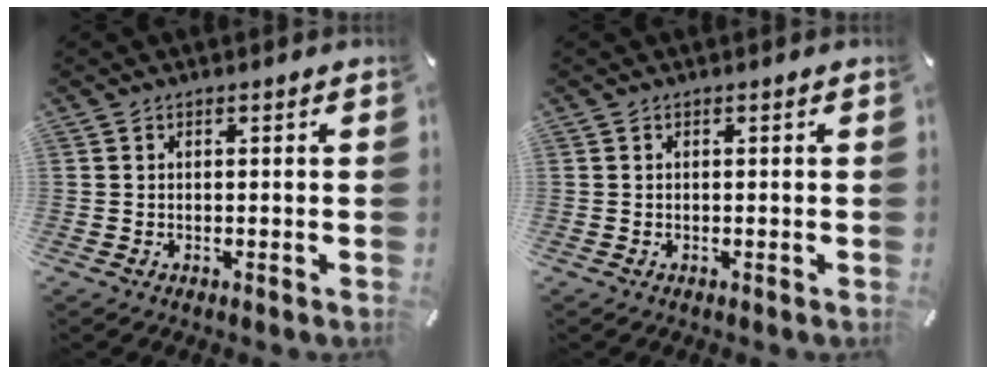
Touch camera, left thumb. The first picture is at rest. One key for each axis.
{"total": 0.0}